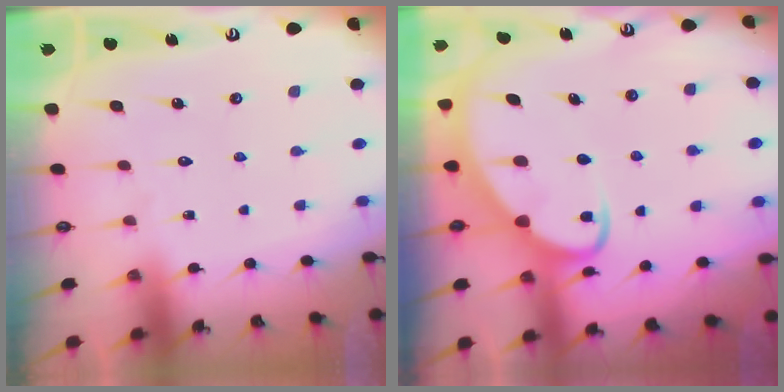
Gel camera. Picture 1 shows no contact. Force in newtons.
{"total": 5.0, "press": 5.0, "slide": 0.5}